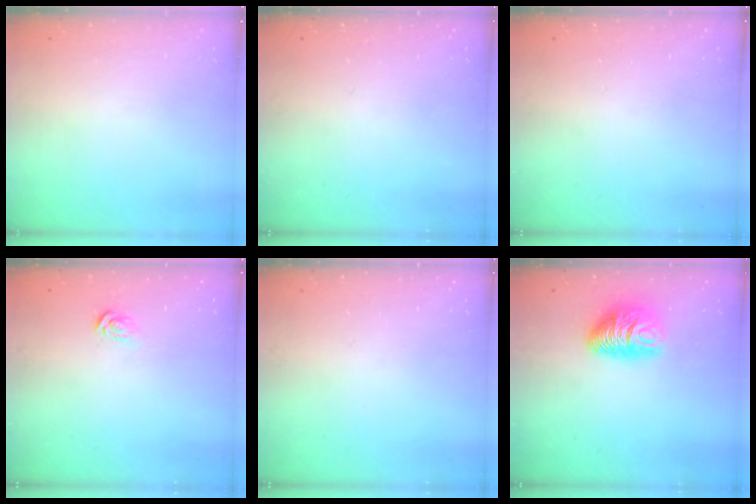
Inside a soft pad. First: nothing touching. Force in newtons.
{"total": 0.0}
{"total": 0.0}
{"total": 3.1, "press": 3.1, "slide": 0.2}
{"total": 0.0}
{"total": 11.3, "press": 11.3, "slide": 1.2}